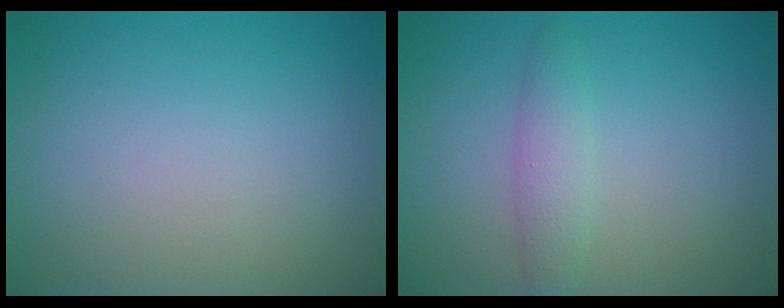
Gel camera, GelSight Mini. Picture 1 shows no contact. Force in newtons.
{"total": 2.0, "press": 2.0, "slide": 0.1}